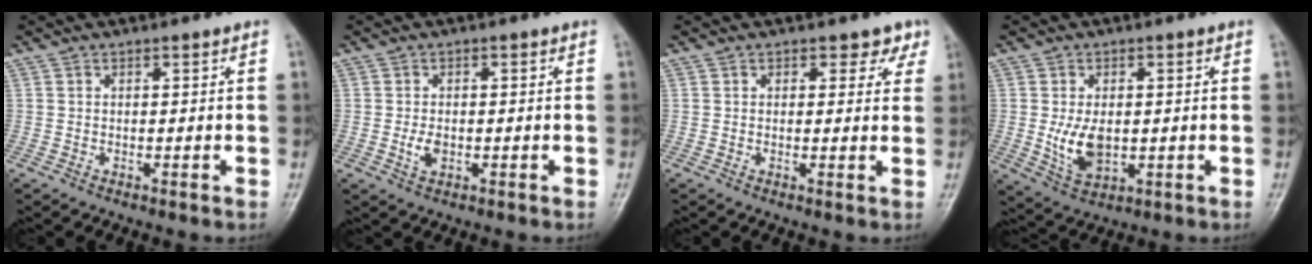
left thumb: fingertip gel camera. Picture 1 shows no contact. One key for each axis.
{"total": 2.5, "fx": -0.6, "fy": 1.6, "fz": 1.9, "tx": -0.035, "ty": -0.001, "tz": -0.010}
{"total": 3.1, "fx": 2.1, "fy": 2.2, "fz": 0.8, "tx": 0.021, "ty": -0.010, "tz": 0.016}
{"total": 7.0, "fx": -0.4, "fy": 4.3, "fz": 5.5, "tx": -0.091, "ty": -0.010, "tz": 0.006}